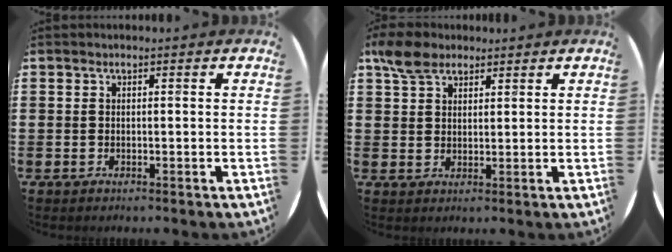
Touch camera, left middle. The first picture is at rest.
{"total": 4.6, "force": [3.5, 2.4, 1.8], "torque": [-0.036, 0.001, 0.066]}